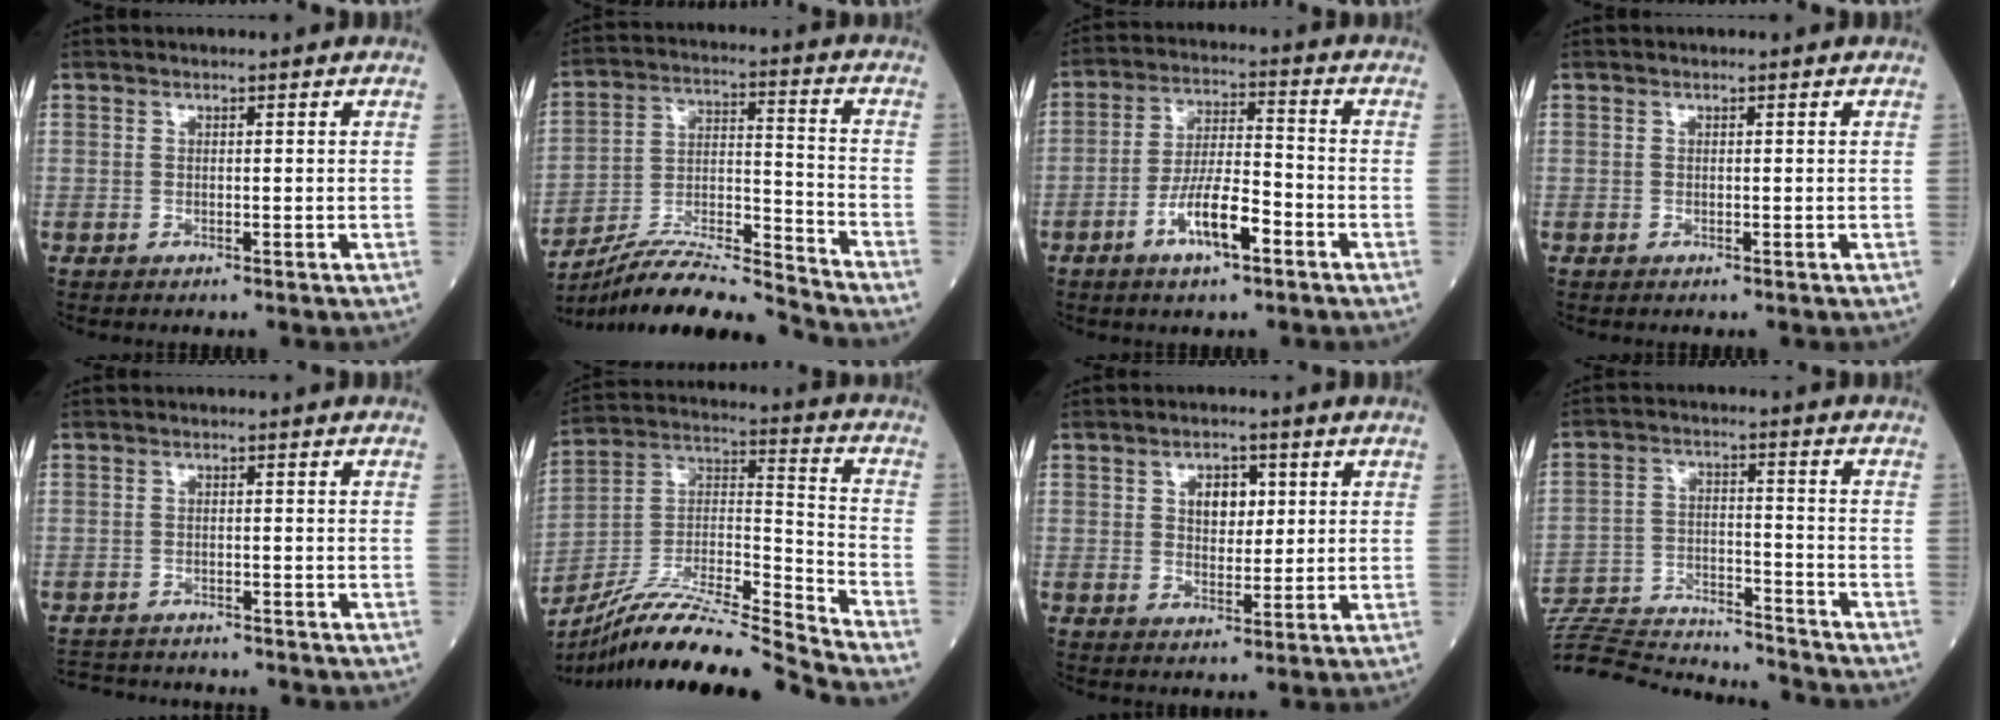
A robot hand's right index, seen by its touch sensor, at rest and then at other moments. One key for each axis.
{"total": 14.7, "fx": -13.9, "fy": -1.3, "fz": 4.4, "tx": -0.078, "ty": 0.021, "tz": -0.254}
{"total": 8.5, "fx": -4.2, "fy": 1.9, "fz": 7.1, "tx": -0.132, "ty": 0.003, "tz": -0.077}
{"total": 0.0}
{"total": 8.0, "fx": -7.6, "fy": 1.7, "fz": 1.9, "tx": -0.032, "ty": 0.001, "tz": -0.108}
{"total": 19.8, "fx": -17.9, "fy": -1.7, "fz": 8.5, "tx": -0.166, "ty": 0.007, "tz": -0.324}
{"total": 4.4, "fx": 1.4, "fy": 2.6, "fz": 3.2, "tx": -0.050, "ty": 0.006, "tz": 0.025}
{"total": 21.2, "fx": -20.4, "fy": 2.2, "fz": 5.2, "tx": -0.132, "ty": -0.004, "tz": -0.316}